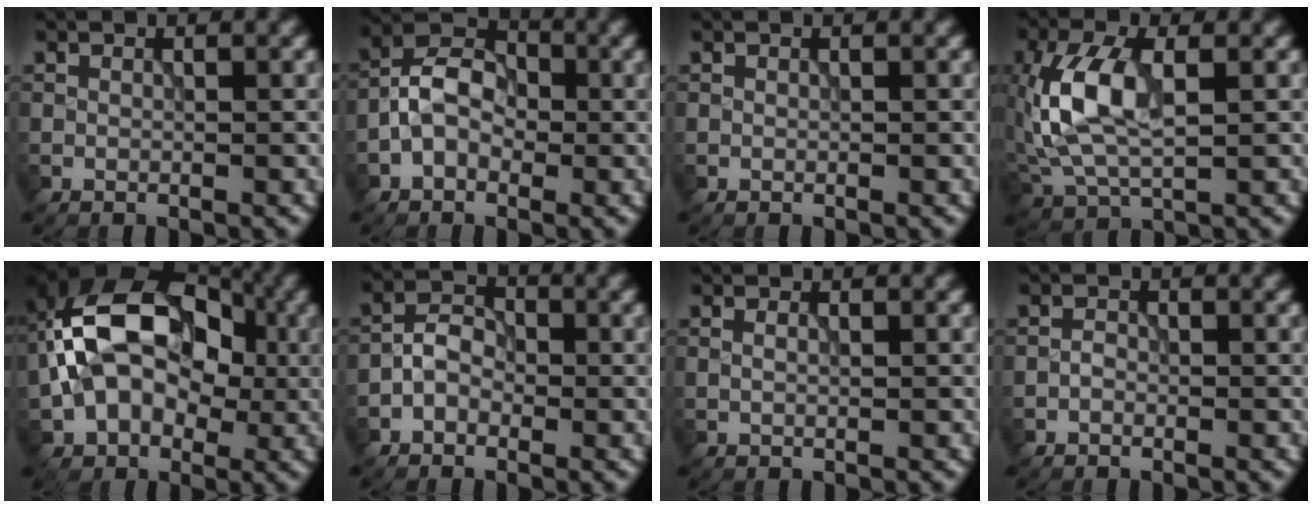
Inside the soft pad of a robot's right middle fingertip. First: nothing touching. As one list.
[{"total": 4.6, "force": [-1.3, 3.2, 3.0], "torque": [-0.048, 0.014, -0.031]}, {"total": 0.0}, {"total": 6.9, "force": [0.2, 3.6, 5.9], "torque": [-0.140, 0.007, 0.006]}, {"total": 12.7, "force": [0.0, 8.7, 9.2], "torque": [-0.139, 0.026, -0.017]}, {"total": 2.6, "force": [-1.0, 1.8, 1.5], "torque": [-0.024, 0.010, -0.027]}, {"total": 0.9, "force": [0.4, 0.4, 0.7], "torque": [-0.008, -0.006, 0.003]}, {"total": 0.7, "force": [-0.4, 0.5, 0.4], "torque": [-0.006, 0.001, -0.010]}]